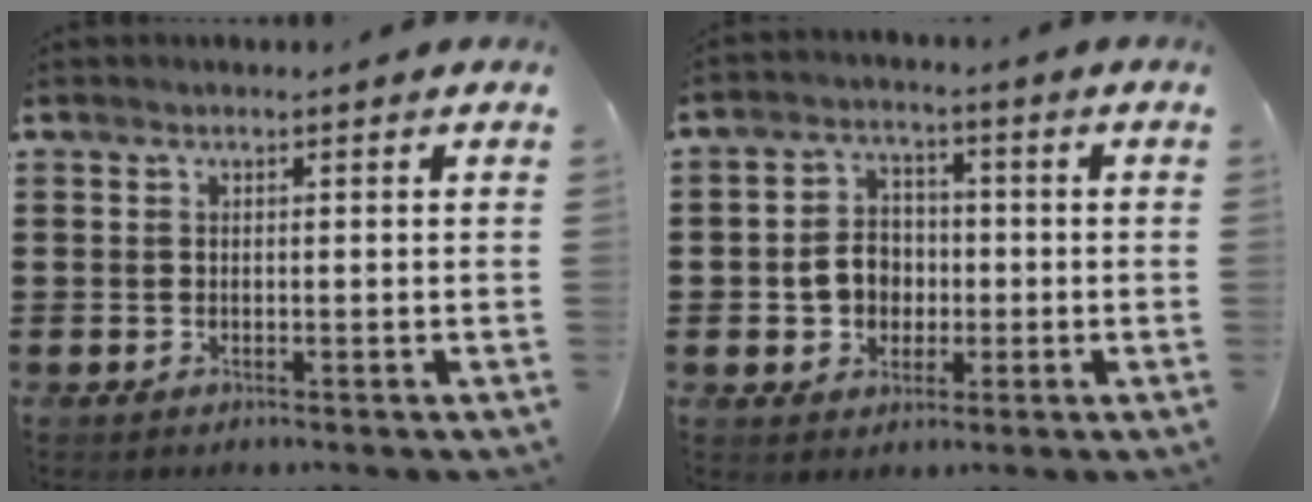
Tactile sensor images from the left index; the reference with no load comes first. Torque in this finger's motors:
{"motor_torque": [0.33, 0.29, 0.24, 0.08]}